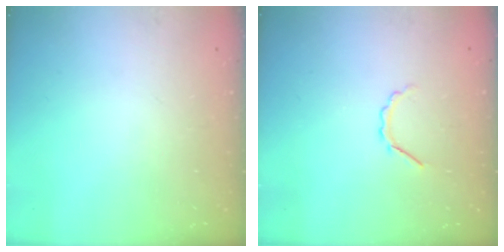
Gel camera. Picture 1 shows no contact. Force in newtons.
{"total": 2.9, "press": 2.7, "slide": 1.0}